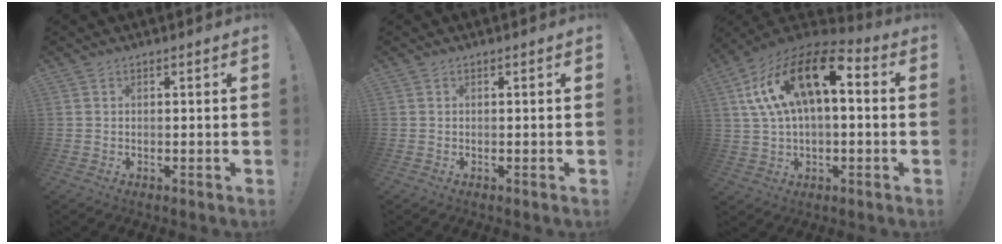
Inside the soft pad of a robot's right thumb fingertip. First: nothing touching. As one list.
[{"total": 0.0}, {"total": 19.0, "force": [6.0, 9.5, 15.3], "torque": [-0.278, -0.018, 0.104]}]